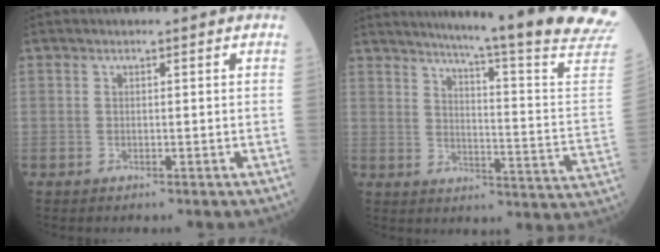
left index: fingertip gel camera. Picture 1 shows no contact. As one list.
[{"total": 24.0, "force": [20.7, -2.7, 11.8], "torque": [-0.178, -0.102, 0.253]}]